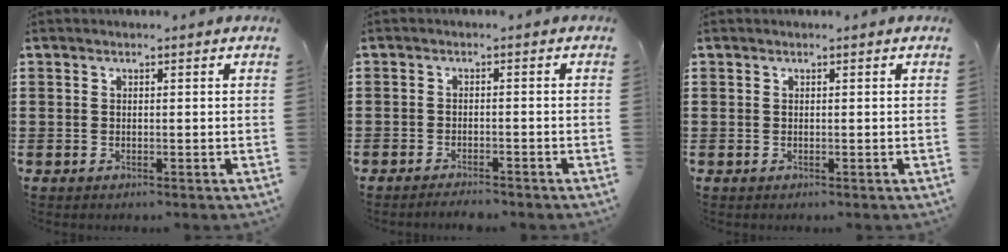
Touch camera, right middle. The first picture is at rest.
{"total": 1.9, "force": [-1.9, 0.1, 0.1], "torque": [-0.007, 0.001, -0.039]}
{"total": 0.0}